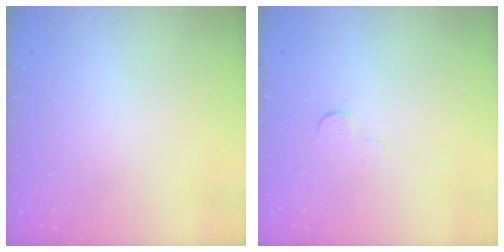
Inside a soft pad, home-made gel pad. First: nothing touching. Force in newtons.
{"total": 3.9, "press": 3.8, "slide": 0.4}